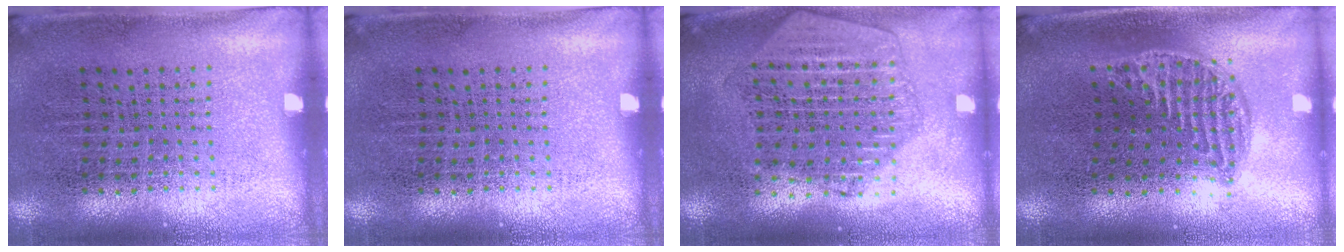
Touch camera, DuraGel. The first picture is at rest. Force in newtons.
{"total": 0.0}
{"total": 2.1, "press": 1.9, "slide": 0.9}
{"total": 1.2, "press": 1.0, "slide": 0.6}